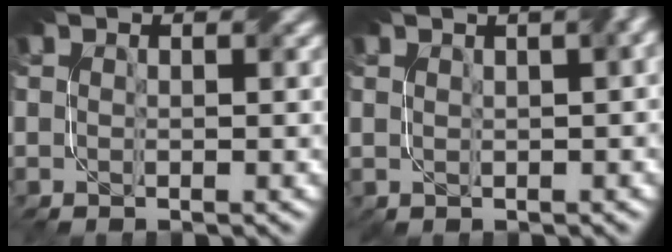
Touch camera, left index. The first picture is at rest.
{"total": 6.3, "force": [2.4, 3.2, 4.9], "torque": [-0.043, 0.022, 0.023]}